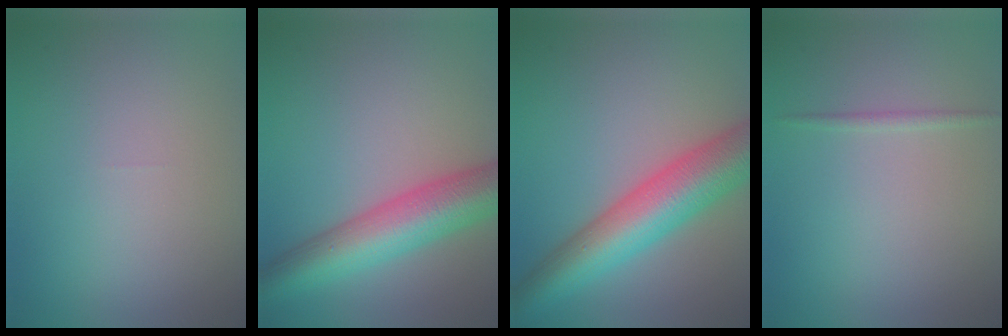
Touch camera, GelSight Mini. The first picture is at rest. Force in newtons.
{"total": 8.2, "press": 8.2, "slide": 0.4}
{"total": 9.0, "press": 9.0, "slide": 0.3}
{"total": 0.7, "press": 0.7, "slide": 0.0}